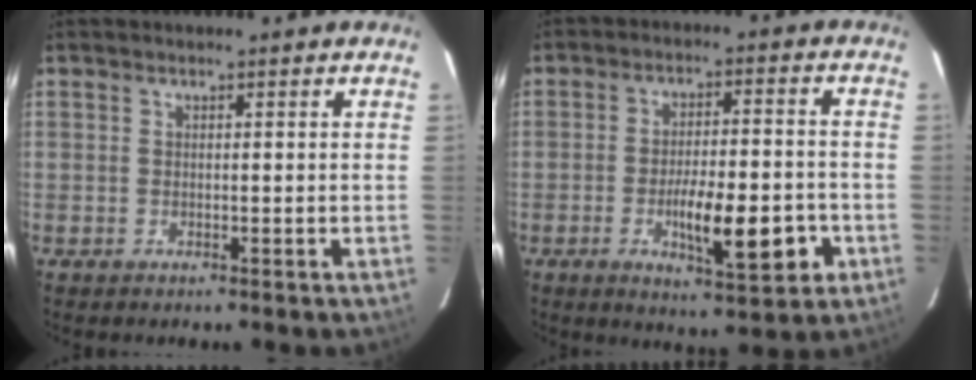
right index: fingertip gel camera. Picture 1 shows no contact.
{"total": 11.8, "force": [-4.0, 3.1, 10.7], "torque": [-0.166, 0.001, -0.057]}